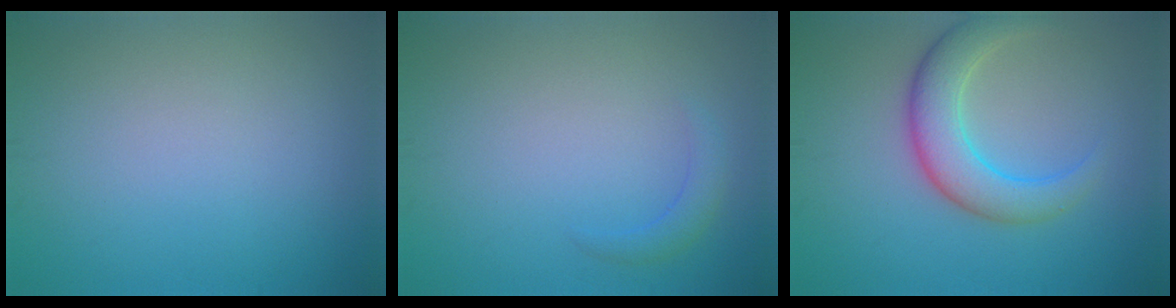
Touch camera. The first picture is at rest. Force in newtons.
{"total": 1.4, "press": 1.4, "slide": 0.0}
{"total": 5.2, "press": 5.2, "slide": 0.1}